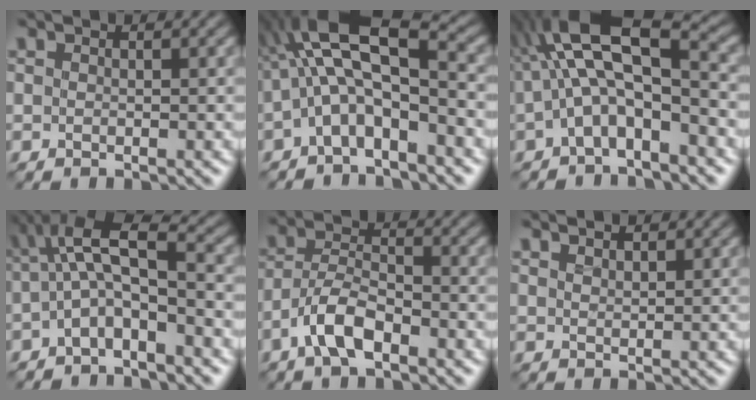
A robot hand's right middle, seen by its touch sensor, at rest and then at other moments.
{"total": 8.7, "force": [-0.4, 3.2, 8.1], "torque": [-0.147, 0.031, -0.029]}
{"total": 9.1, "force": [0.4, 3.4, 8.4], "torque": [-0.150, 0.031, -0.010]}
{"total": 5.0, "force": [-0.4, 1.6, 4.8], "torque": [-0.086, 0.016, -0.016]}
{"total": 4.4, "force": [-2.5, 1.7, 3.2], "torque": [-0.060, 0.009, -0.054]}
{"total": 2.0, "force": [1.8, 0.5, 0.7], "torque": [-0.004, 0.002, 0.025]}